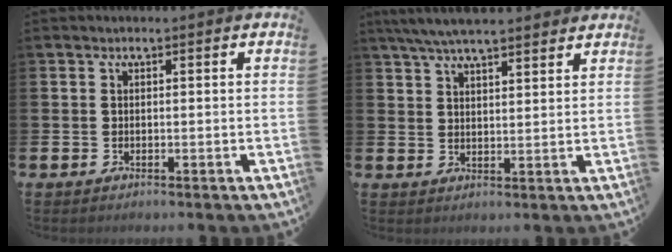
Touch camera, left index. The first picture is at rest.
{"total": 6.0, "force": [5.5, 0.9, 2.1], "torque": [-0.051, -0.014, 0.102]}